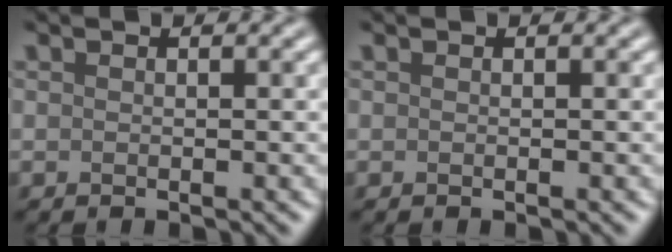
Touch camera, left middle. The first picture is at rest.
{"total": 0.0}